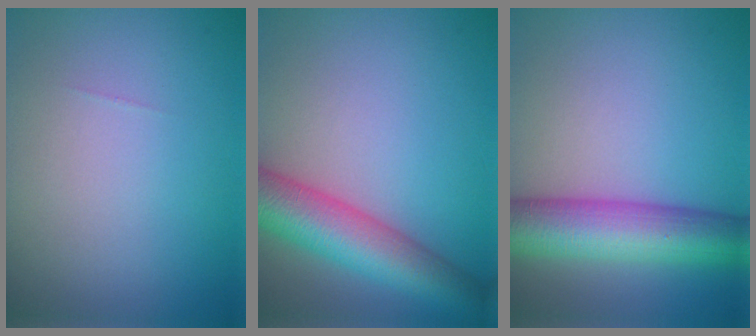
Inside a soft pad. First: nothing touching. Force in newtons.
{"total": 7.8, "press": 7.8, "slide": 0.4}
{"total": 8.7, "press": 8.7, "slide": 0.4}